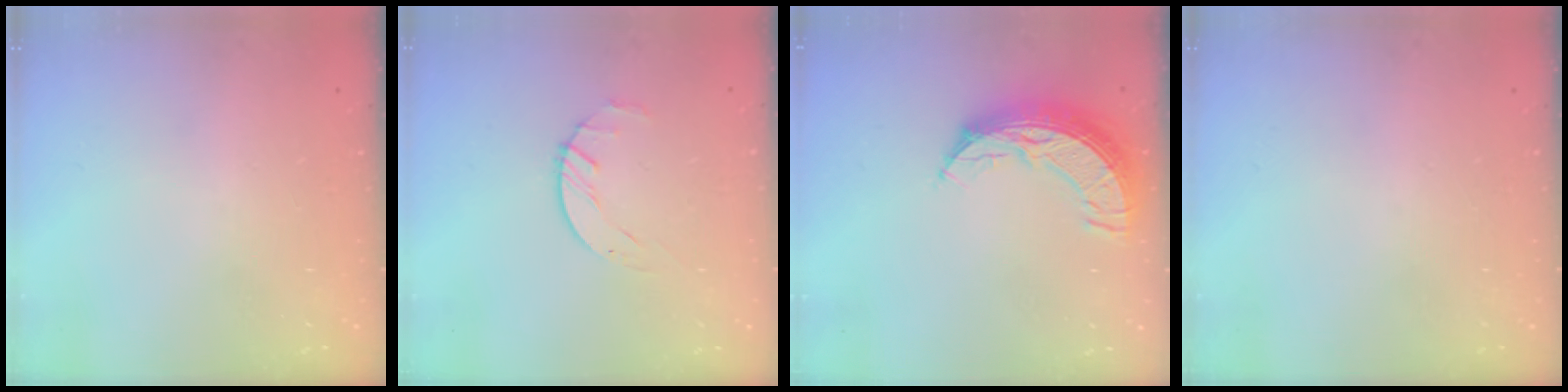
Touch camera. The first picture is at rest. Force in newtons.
{"total": 1.6, "press": 1.6, "slide": 0.3}
{"total": 10.5, "press": 10.4, "slide": 0.9}
{"total": 0.0}